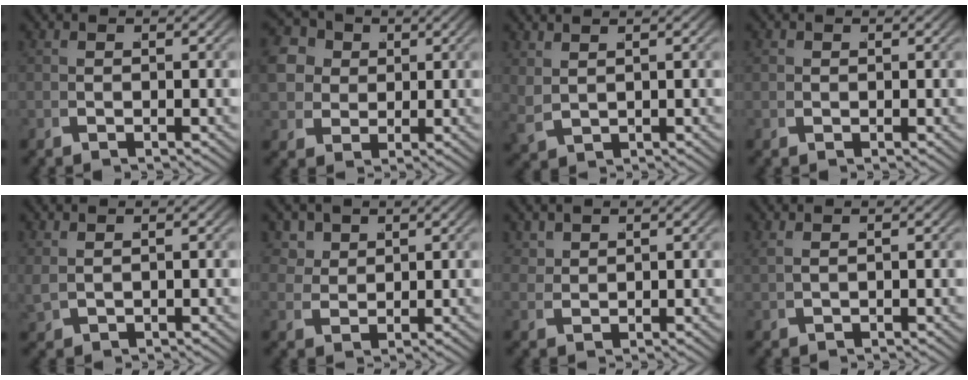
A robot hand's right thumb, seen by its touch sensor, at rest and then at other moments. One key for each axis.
{"total": 10.4, "fx": 1.9, "fy": 8.7, "fz": 5.5, "tx": -0.119, "ty": -0.012, "tz": 0.025}
{"total": 1.7, "fx": 1.0, "fy": 0.8, "fz": 1.1, "tx": -0.030, "ty": 0.000, "tz": 0.031}
{"total": 1.0, "fx": 0.2, "fy": 0.8, "fz": 0.5, "tx": -0.009, "ty": -0.001, "tz": 0.007}
{"total": 1.1, "fx": 0.8, "fy": 0.5, "fz": 0.6, "tx": -0.019, "ty": 0.003, "tz": 0.024}
{"total": 3.2, "fx": 1.9, "fy": 2.0, "fz": 1.6, "tx": -0.035, "ty": -0.008, "tz": 0.045}
{"total": 1.7, "fx": 1.6, "fy": 0.2, "fz": 0.6, "tx": -0.007, "ty": 0.001, "tz": 0.040}
{"total": 1.2, "fx": 1.0, "fy": -0.3, "fz": 0.4, "tx": -0.012, "ty": 0.006, "tz": 0.028}